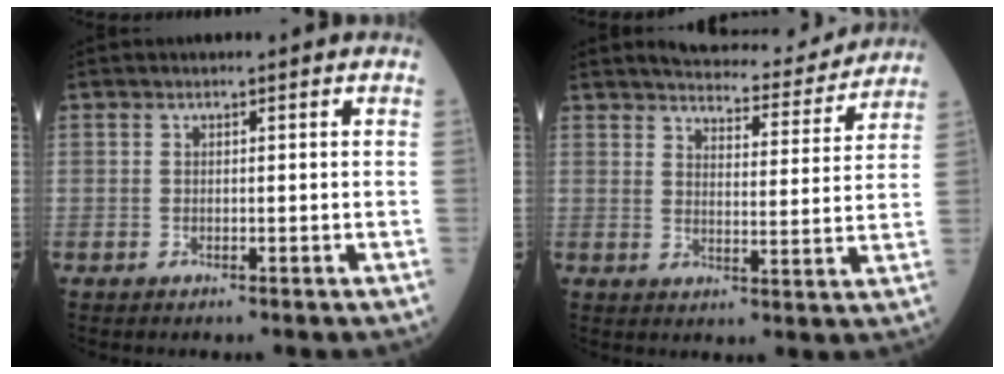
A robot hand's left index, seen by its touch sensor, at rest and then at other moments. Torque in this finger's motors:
{"motor_torque": [1.00, -1.13, 0.12, 0.01]}